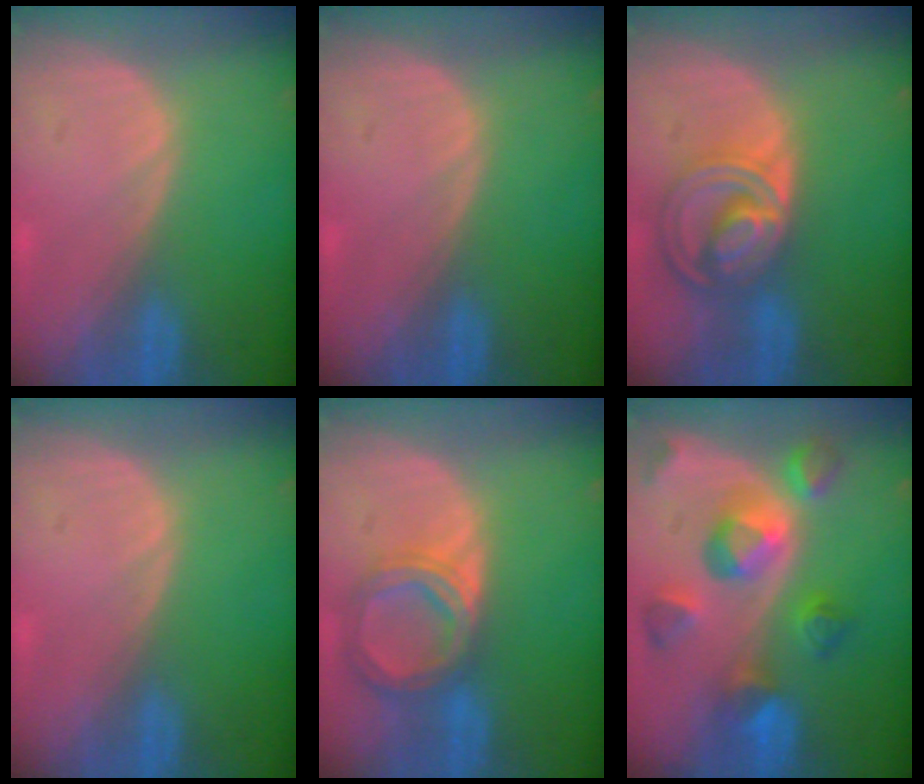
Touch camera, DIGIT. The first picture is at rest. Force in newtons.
{"total": 0.0}
{"total": 8.6, "press": 7.3, "slide": 4.4}
{"total": 0.0}
{"total": 6.6, "press": 6.1, "slide": 2.5}
{"total": 10.2, "press": 9.0, "slide": 4.8}